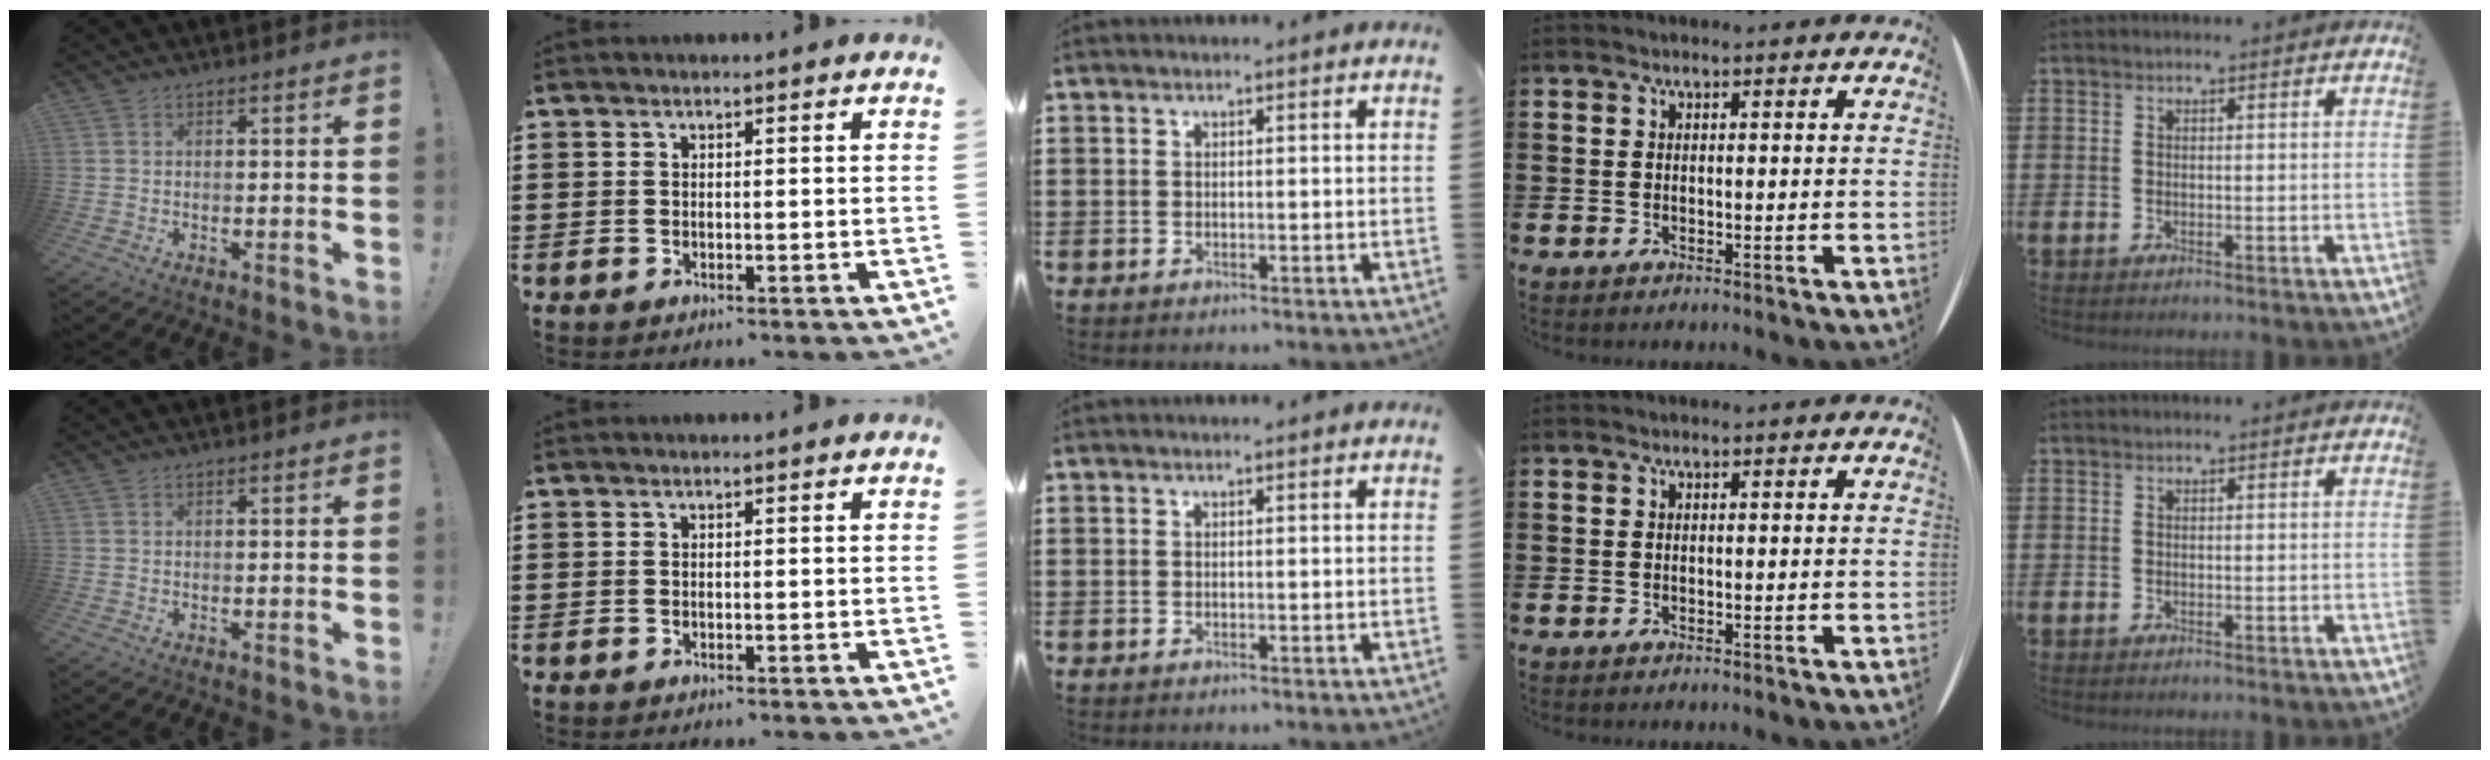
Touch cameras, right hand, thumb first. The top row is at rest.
{}